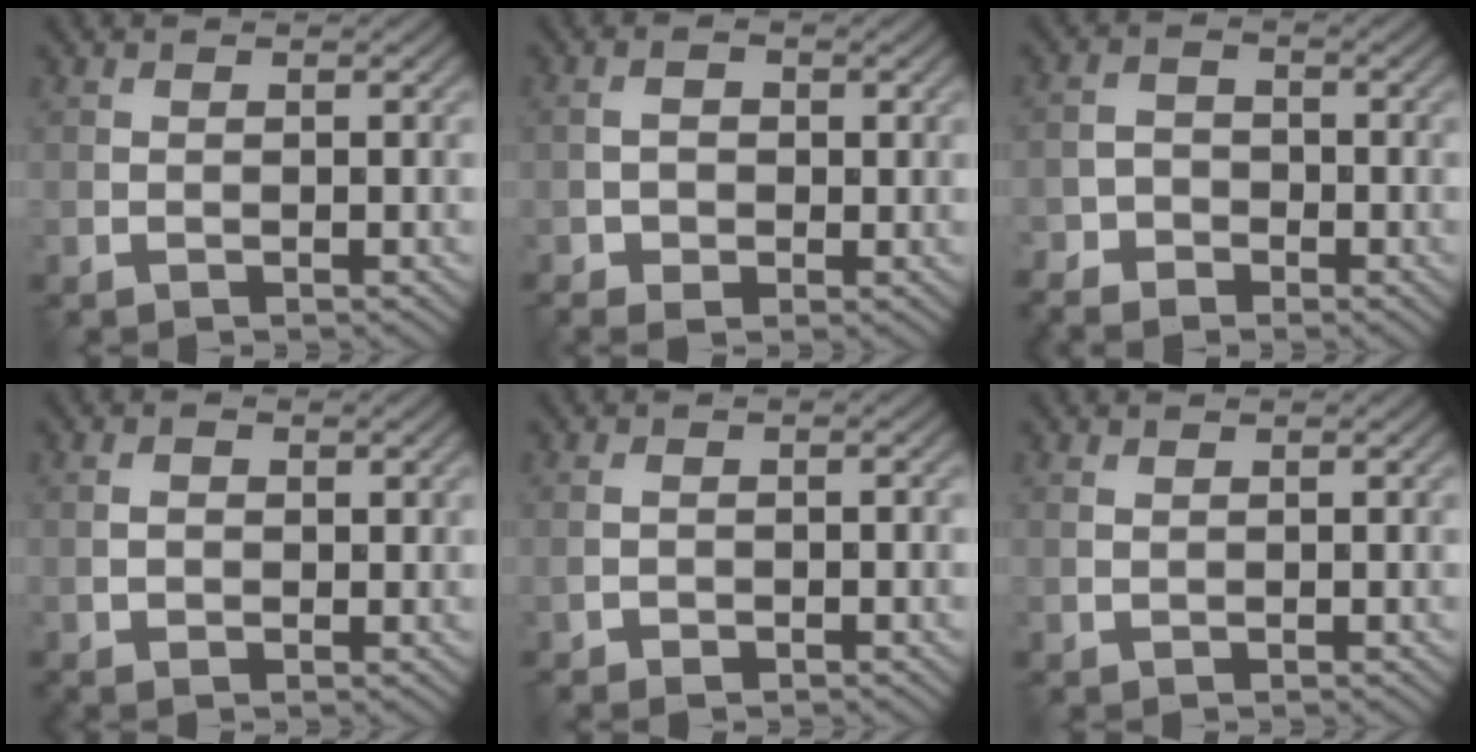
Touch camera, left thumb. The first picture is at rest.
{"total": 2.9, "force": [-0.7, 2.1, 1.9], "torque": [-0.038, -0.002, -0.006]}
{"total": 4.1, "force": [-3.2, 2.4, 1.1], "torque": [-0.025, -0.002, -0.066]}
{"total": 1.8, "force": [0.2, 1.2, 1.2], "torque": [-0.022, -0.003, 0.007]}
{"total": 1.8, "force": [-0.9, 0.9, 1.3], "torque": [-0.026, -0.001, -0.014]}
{"total": 0.7, "force": [0.4, 0.3, 0.4], "torque": [-0.015, 0.002, 0.009]}